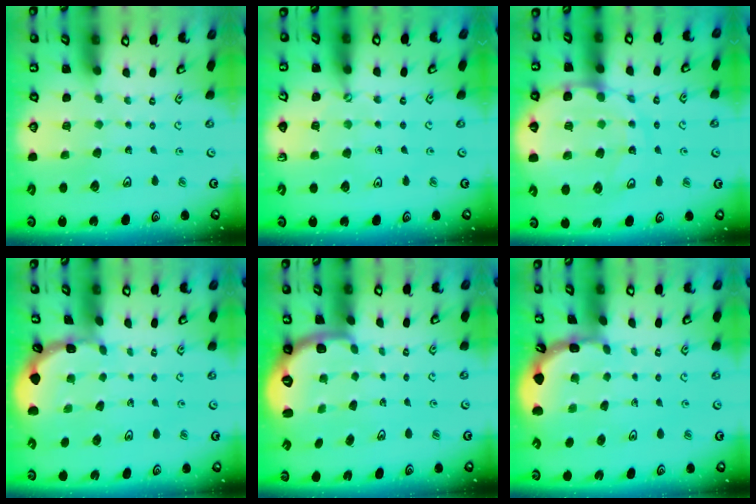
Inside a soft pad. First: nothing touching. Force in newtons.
{"total": 1.9, "press": 1.9, "slide": 0.2}
{"total": 17.8, "press": 17.4, "slide": 3.8}
{"total": 1.0, "press": 1.0, "slide": 0.2}
{"total": 2.6, "press": 1.6, "slide": 2.1}
{"total": 2.2, "press": 2.2, "slide": 0.1}